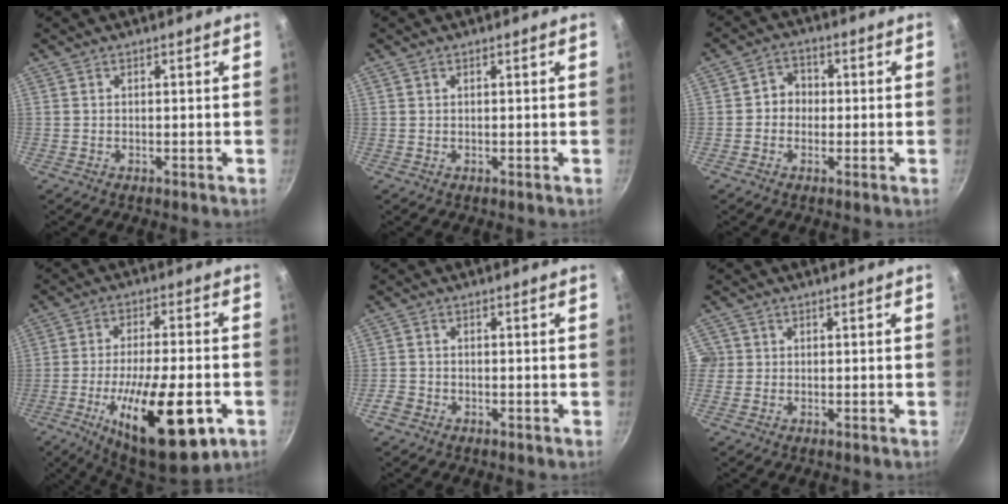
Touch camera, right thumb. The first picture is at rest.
{"total": 0.6, "force": [0.4, 0.3, 0.3], "torque": [-0.005, 0.002, 0.006]}
{"total": 4.3, "force": [-0.4, 3.9, 1.8], "torque": [0.005, 0.012, -0.014]}
{"total": 22.0, "force": [-8.0, 7.3, 19.1], "torque": [-0.287, 0.014, -0.119]}
{"total": 2.4, "force": [-1.5, 1.7, 0.9], "torque": [-0.019, 0.013, -0.030]}
{"total": 2.2, "force": [-0.1, 2.1, 0.3], "torque": [0.008, 0.006, -0.005]}